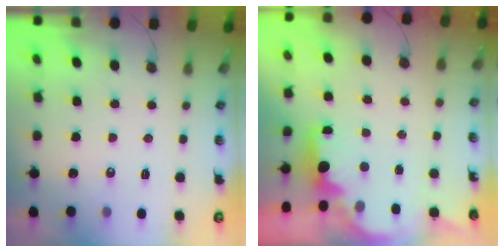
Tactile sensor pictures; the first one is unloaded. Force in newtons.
{"total": 2.1, "press": 2.0, "slide": 0.5}